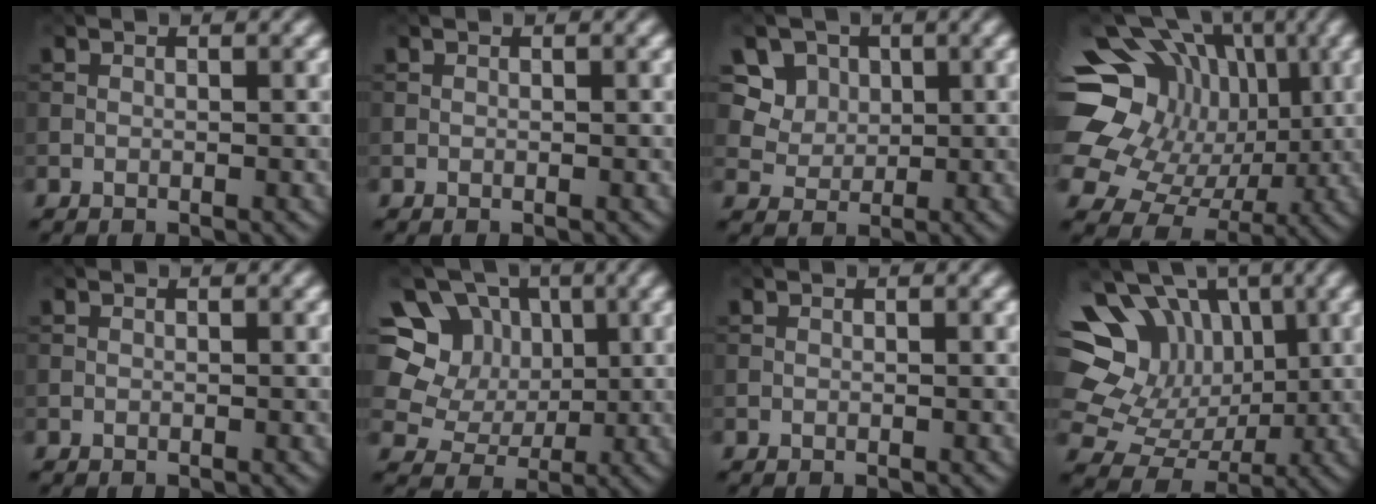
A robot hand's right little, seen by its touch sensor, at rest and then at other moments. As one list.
[{"total": 0.0}, {"total": 6.9, "force": [3.2, 5.5, 2.6], "torque": [-0.050, 0.000, 0.055]}, {"total": 18.2, "force": [3.9, 15.2, 9.2], "torque": [-0.214, 0.045, 0.066]}, {"total": 0.0}, {"total": 10.2, "force": [3.4, 8.5, 4.5], "torque": [-0.102, 0.029, 0.040]}, {"total": 0.0}, {"total": 10.6, "force": [2.9, 8.8, 5.1], "torque": [-0.111, 0.026, 0.039]}]